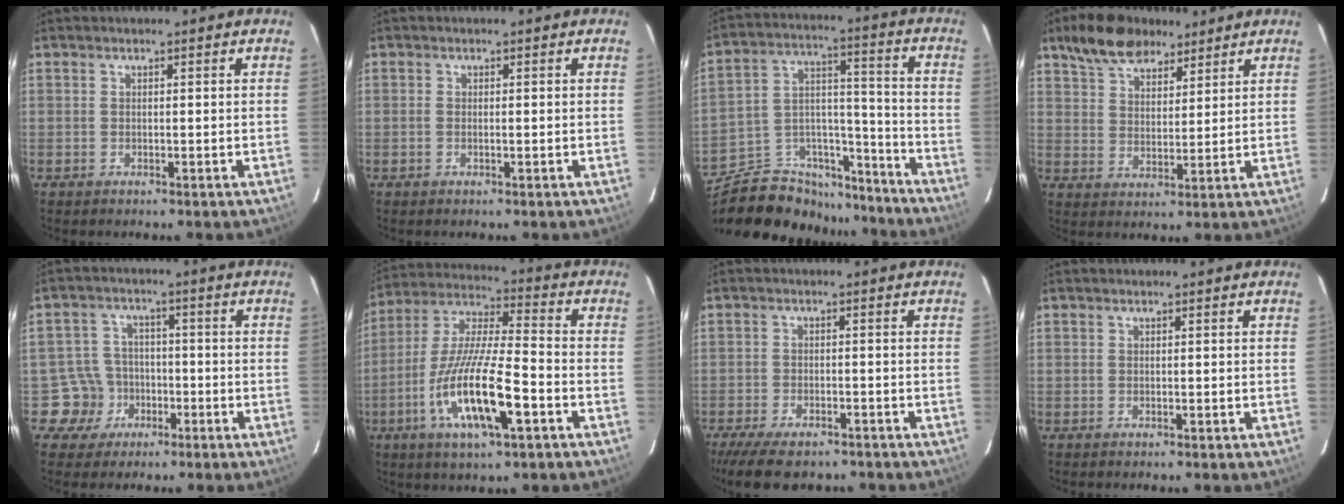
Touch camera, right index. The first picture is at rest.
{"total": 0.8, "force": [-0.2, 0.1, 0.7], "torque": [-0.016, 0.001, -0.004]}
{"total": 18.7, "force": [-15.2, 9.2, 6.0], "torque": [-0.123, 0.064, -0.225]}
{"total": 11.4, "force": [8.2, 5.5, 5.7], "torque": [-0.111, 0.036, 0.145]}
{"total": 6.6, "force": [-2.9, 5.9, -0.3], "torque": [-0.008, 0.028, -0.049]}
{"total": 17.3, "force": [-6.6, 3.6, 15.6], "torque": [-0.314, -0.019, -0.126]}
{"total": 10.8, "force": [-8.7, 3.7, 5.2], "torque": [-0.124, -0.027, -0.142]}
{"total": 0.0}